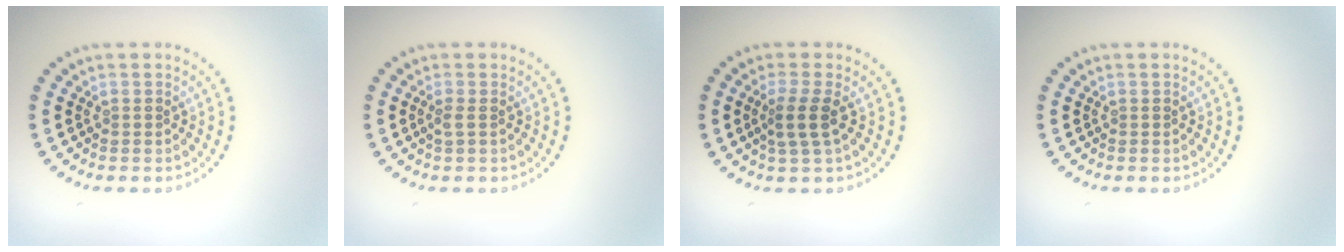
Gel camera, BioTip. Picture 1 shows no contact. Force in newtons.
{"total": 0.7, "press": 0.6, "slide": 0.4}
{"total": 2.3, "press": 1.8, "slide": 1.3}
{"total": 0.0}